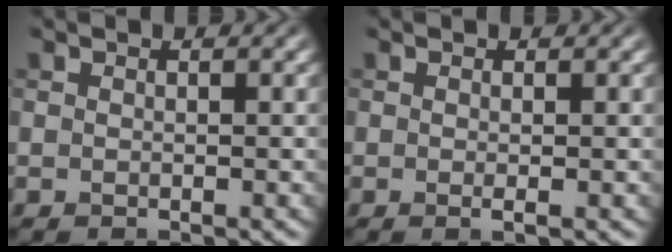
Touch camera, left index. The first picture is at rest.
{"total": 0.8, "force": [-0.1, 0.1, 0.8], "torque": [-0.013, -0.003, -0.002]}